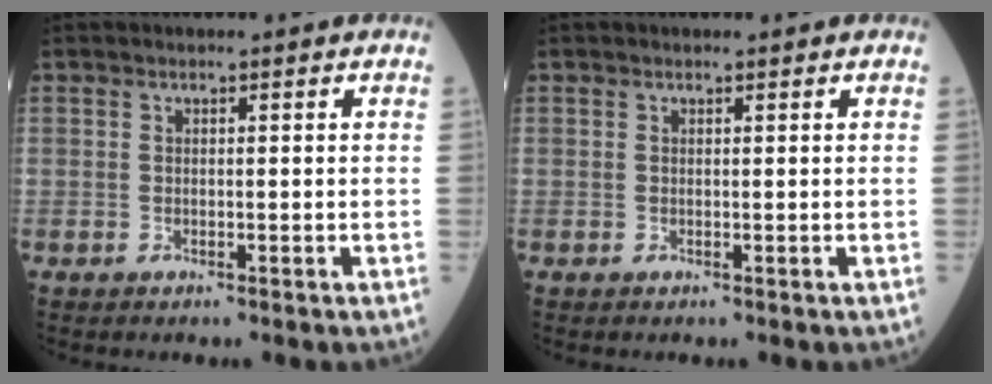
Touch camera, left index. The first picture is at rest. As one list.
[{"total": 0.0}]